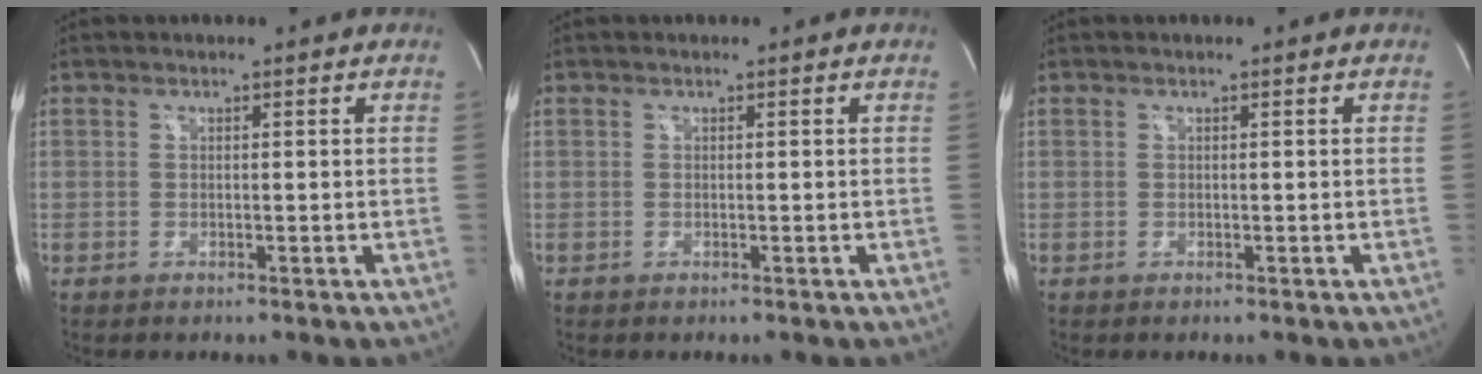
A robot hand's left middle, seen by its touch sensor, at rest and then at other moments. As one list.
[{"total": 0.0}, {"total": 0.0}]